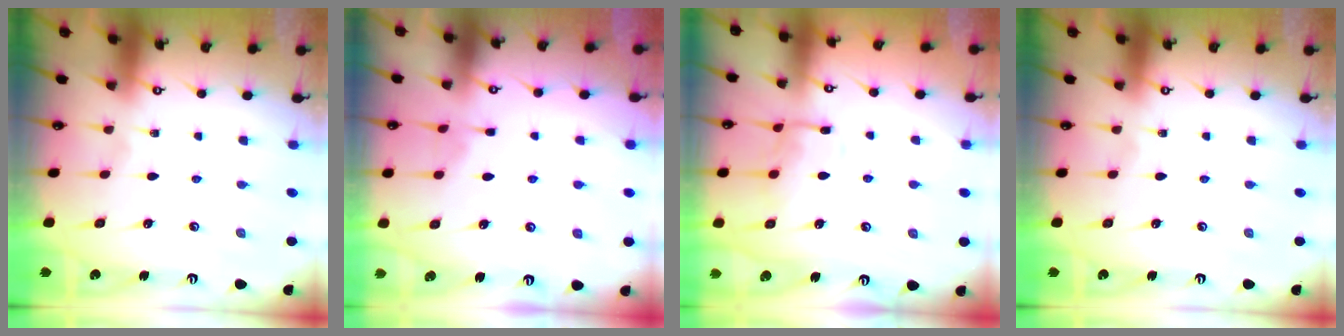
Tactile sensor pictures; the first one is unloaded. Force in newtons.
{"total": 3.9, "press": 3.8, "slide": 0.5}
{"total": 8.9, "press": 8.9, "slide": 0.5}
{"total": 0.0}